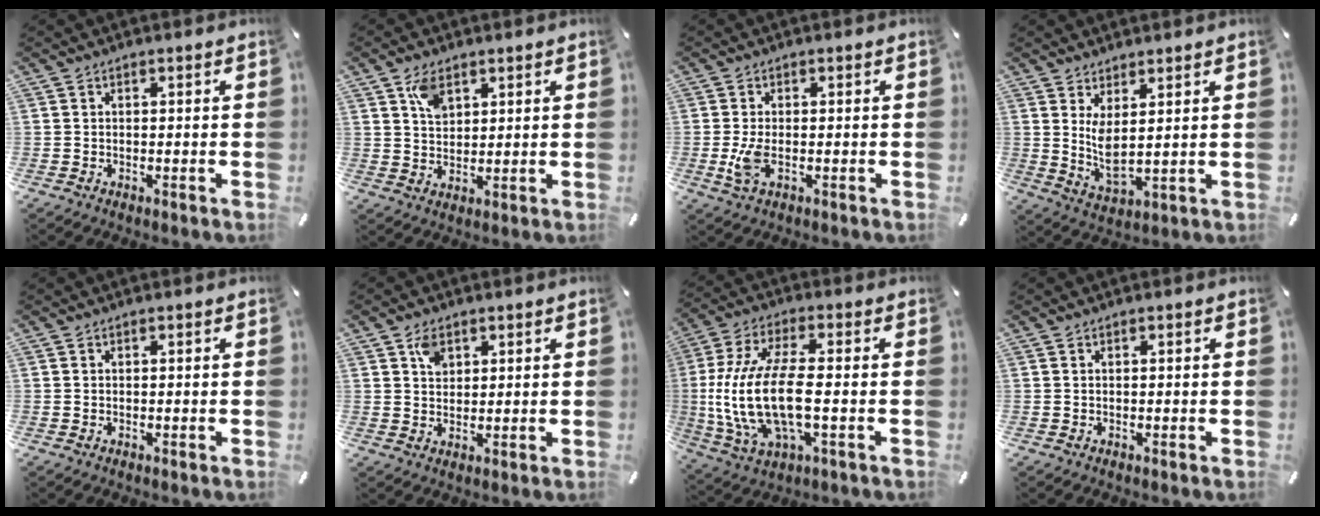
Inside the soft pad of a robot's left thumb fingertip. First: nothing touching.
{"total": 5.5, "force": [3.2, 3.5, 2.8], "torque": [-0.047, -0.004, 0.059]}
{"total": 4.8, "force": [-0.6, 2.1, 4.2], "torque": [-0.096, -0.005, -0.014]}
{"total": 6.2, "force": [3.0, 2.2, 4.9], "torque": [-0.105, -0.026, 0.047]}
{"total": 0.0}
{"total": 4.0, "force": [2.3, 2.9, 1.5], "torque": [-0.018, -0.003, 0.041]}
{"total": 16.7, "force": [-1.4, 6.8, 15.2], "torque": [-0.332, -0.015, -0.027]}
{"total": 0.0}